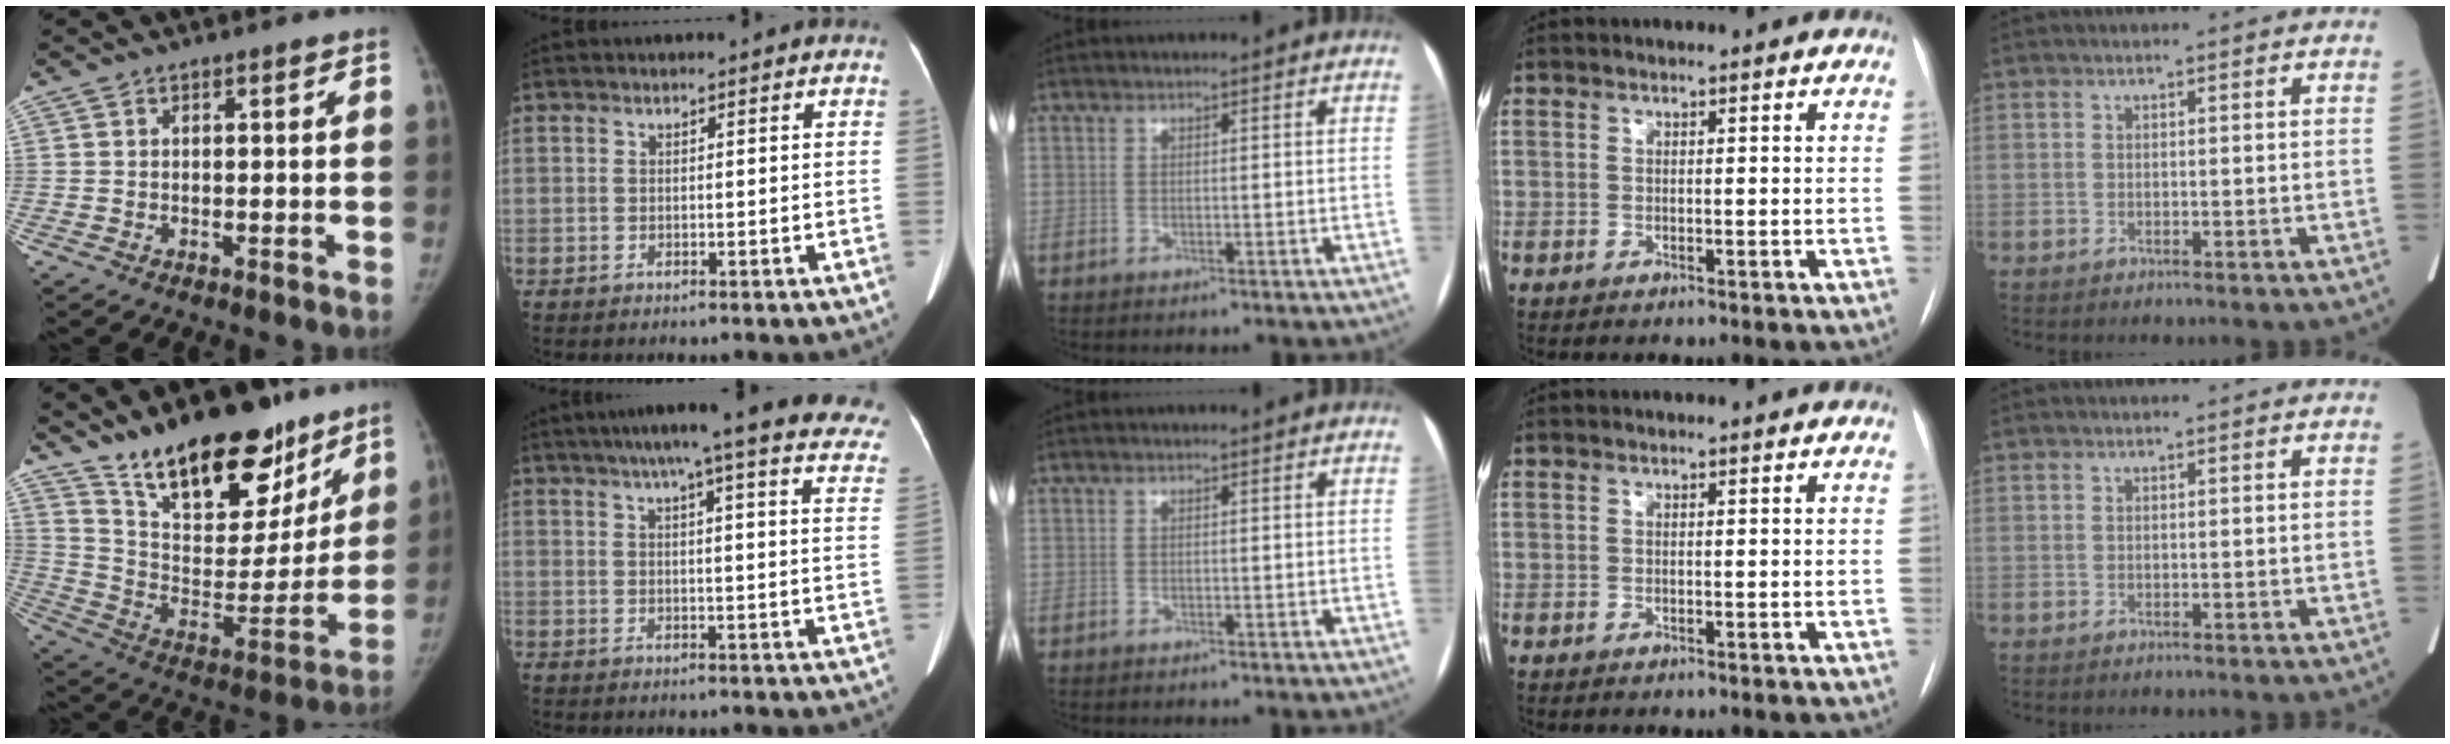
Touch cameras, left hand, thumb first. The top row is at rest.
{"thumb": {"total": 26.1, "force": [18.5, 11.3, 14.6], "torque": [-0.179, -0.087, 0.300]}, "index": {"total": 27.7, "force": [23.7, 2.5, 14.1], "torque": [-0.160, -0.031, 0.270]}}